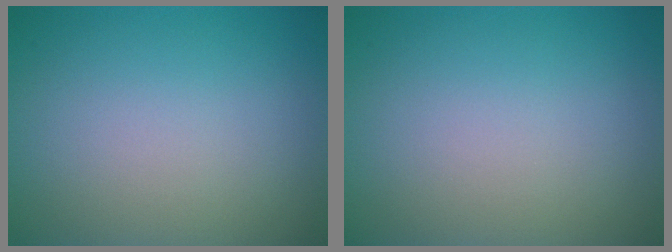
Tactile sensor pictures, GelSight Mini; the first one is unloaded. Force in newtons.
{"total": 0.0}